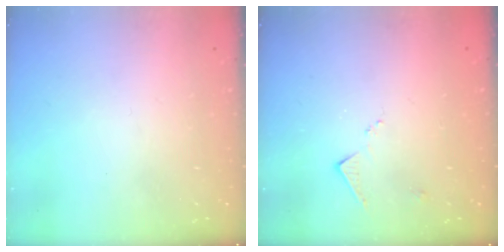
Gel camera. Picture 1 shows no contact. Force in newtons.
{"total": 6.4, "press": 6.4, "slide": 0.8}